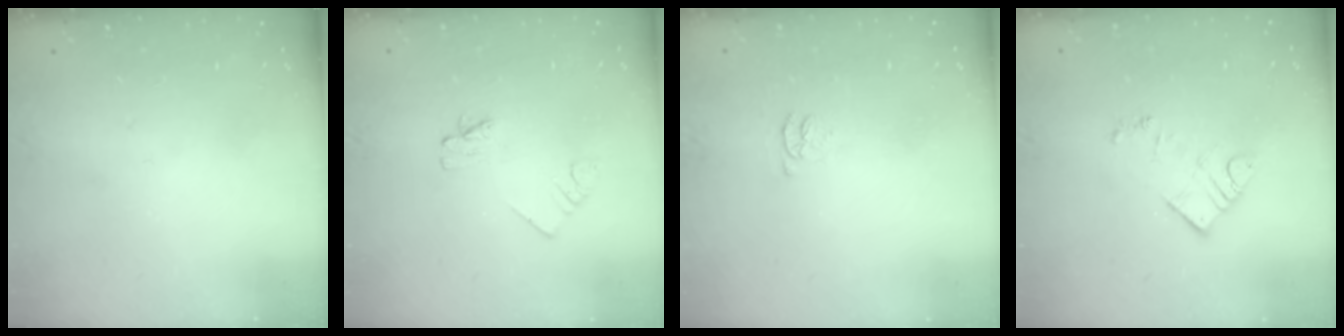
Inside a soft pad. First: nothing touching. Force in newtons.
{"total": 2.2, "press": 2.2, "slide": 0.3}
{"total": 2.8, "press": 2.8, "slide": 0.4}
{"total": 7.6, "press": 7.6, "slide": 0.6}